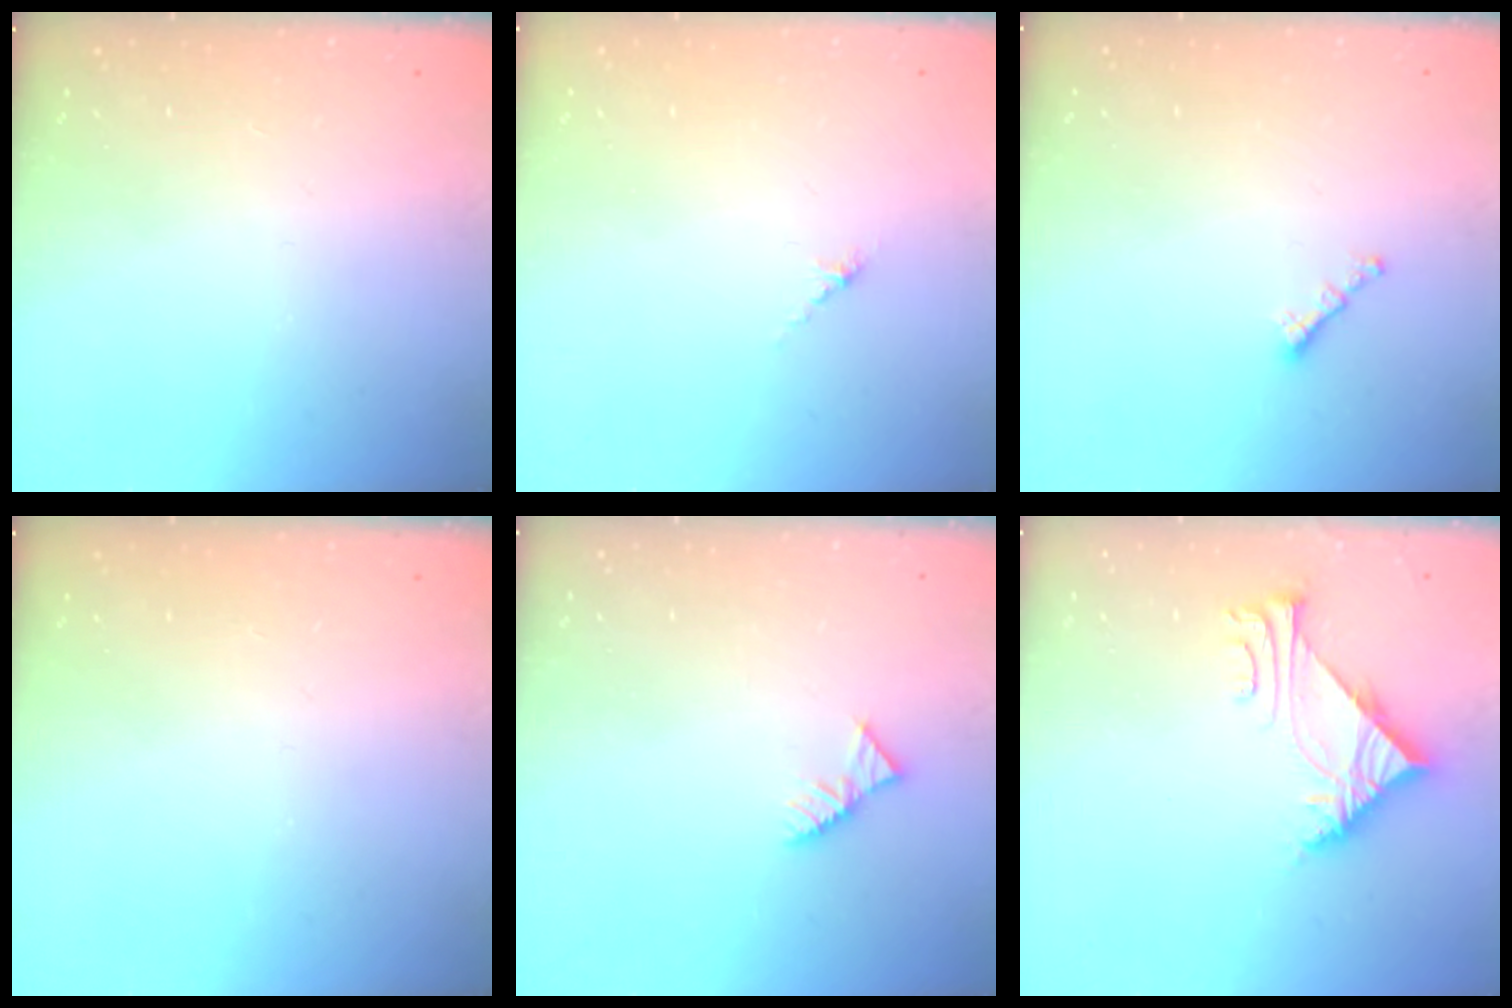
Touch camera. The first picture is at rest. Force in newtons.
{"total": 2.7, "press": 2.7, "slide": 0.7}
{"total": 0.8, "press": 0.7, "slide": 0.4}
{"total": 0.0}
{"total": 4.4, "press": 4.3, "slide": 0.7}
{"total": 7.0, "press": 7.0, "slide": 0.4}